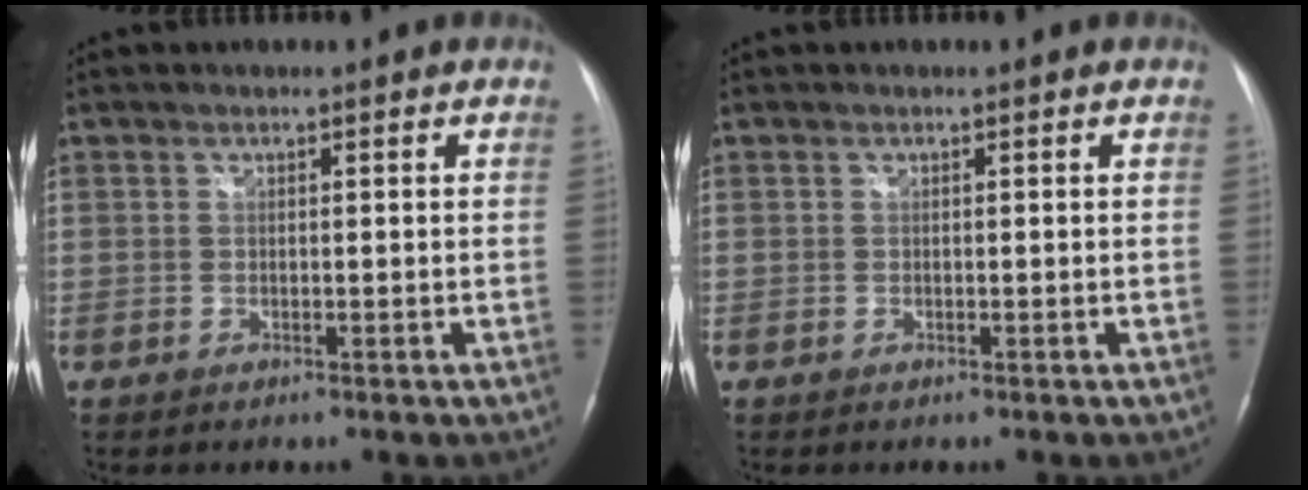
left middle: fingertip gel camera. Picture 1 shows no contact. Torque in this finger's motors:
{"motor_torque": [-0.08, 0.08, 0.02, 0.00]}